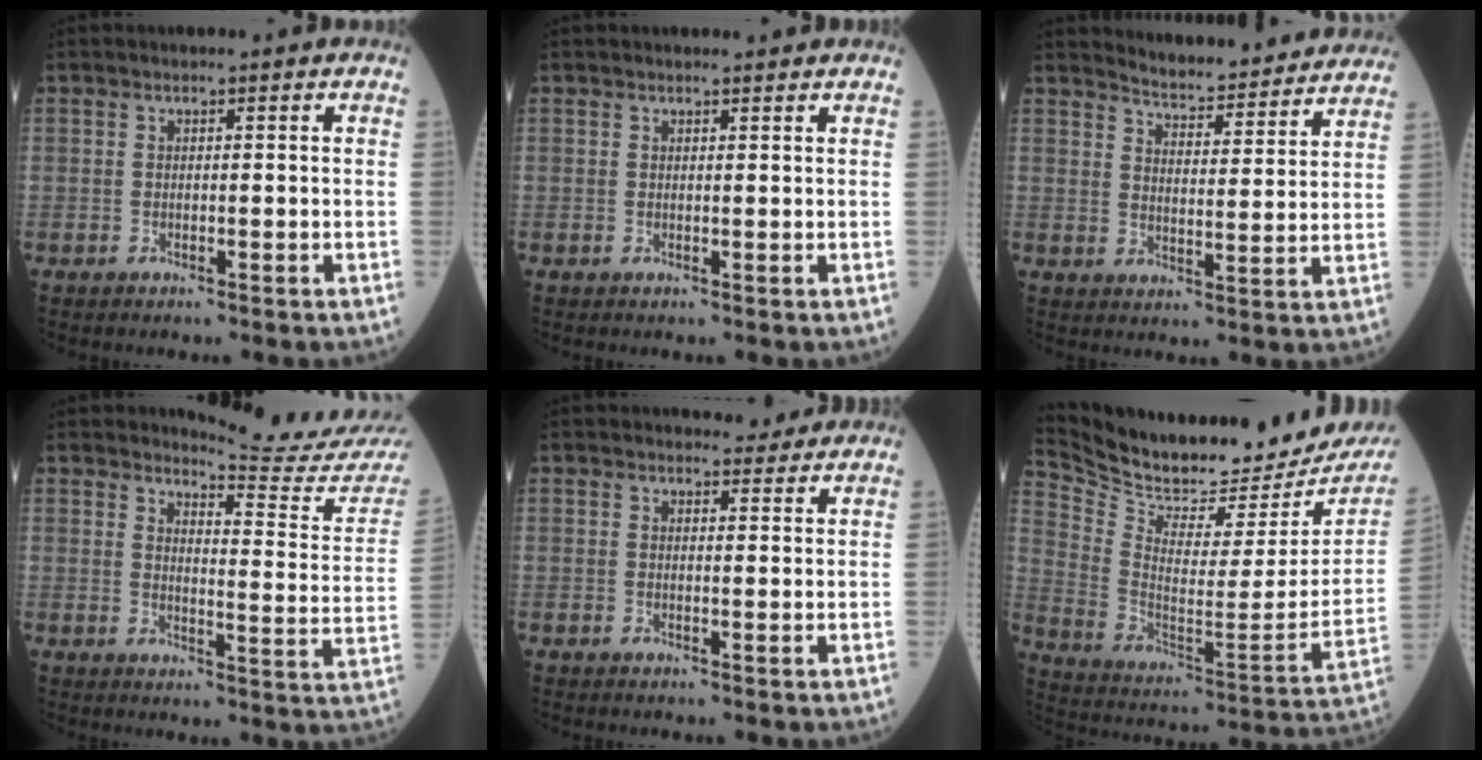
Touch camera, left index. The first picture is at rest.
{"total": 1.4, "force": [1.4, 0.2, 0.1], "torque": [-0.011, 0.002, 0.019]}
{"total": 13.8, "force": [13.3, 1.4, 3.1], "torque": [-0.040, -0.018, 0.163]}
{"total": 12.5, "force": [12.3, -2.2, 0.4], "torque": [-0.010, -0.128, 0.141]}
{"total": 3.5, "force": [3.3, 1.0, 0.3], "torque": [-0.006, -0.001, 0.038]}
{"total": 21.8, "force": [20.6, 2.2, 6.8], "torque": [-0.147, -0.085, 0.319]}